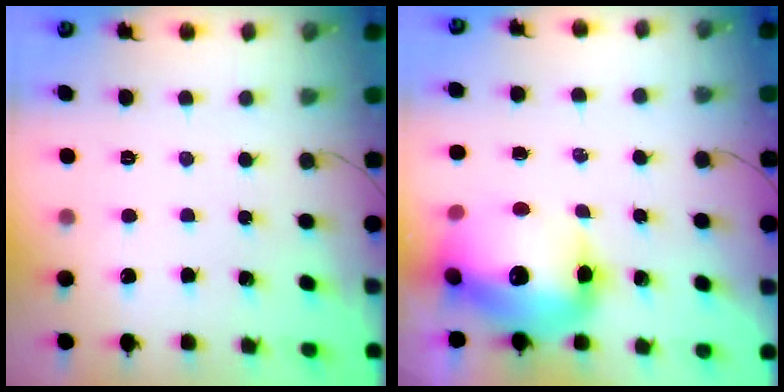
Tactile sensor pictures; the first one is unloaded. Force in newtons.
{"total": 18.3, "press": 17.8, "slide": 4.1}